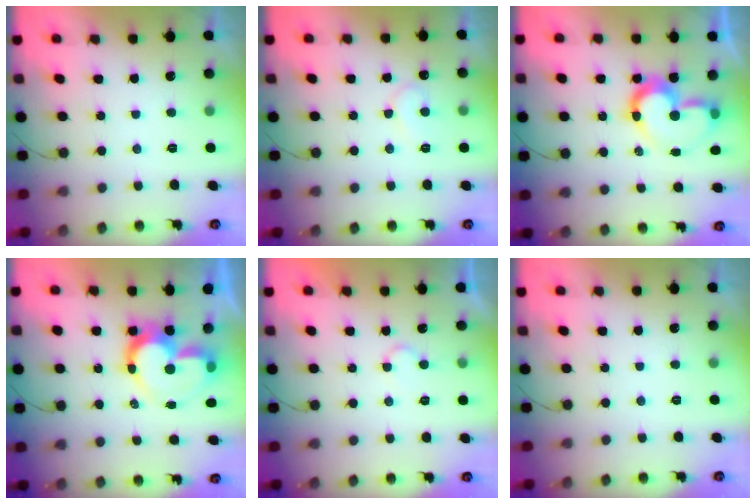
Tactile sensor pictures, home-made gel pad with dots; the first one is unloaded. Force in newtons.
{"total": 7.1, "press": 7.1, "slide": 0.5}
{"total": 11.9, "press": 11.7, "slide": 2.0}
{"total": 12.8, "press": 12.7, "slide": 1.4}
{"total": 5.6, "press": 5.5, "slide": 0.4}
{"total": 0.0}